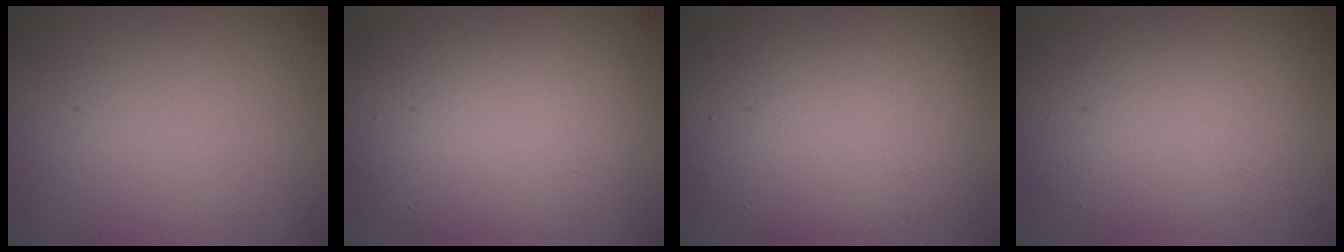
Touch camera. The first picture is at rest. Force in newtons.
{"total": 8.9, "press": 8.9, "slide": 0.3}
{"total": 8.7, "press": 8.6, "slide": 0.5}
{"total": 6.7, "press": 6.7, "slide": 0.4}